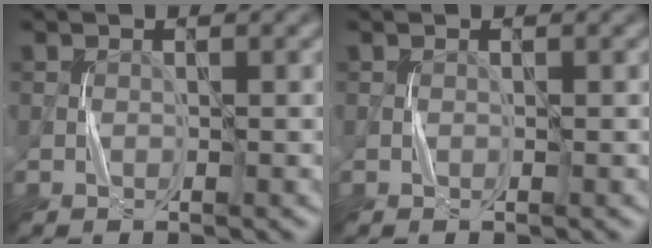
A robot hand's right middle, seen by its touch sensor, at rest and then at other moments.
{"total": 0.0}